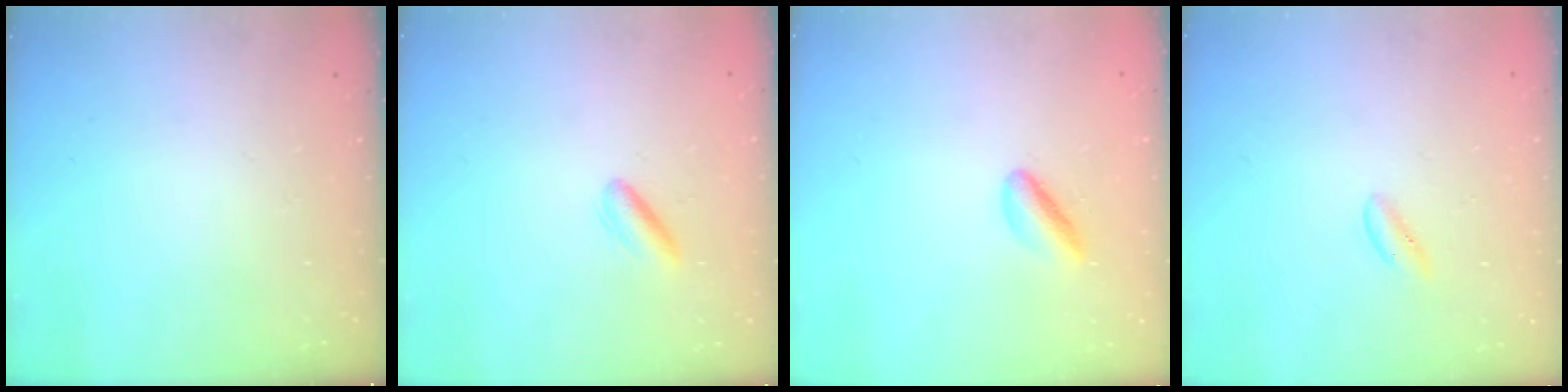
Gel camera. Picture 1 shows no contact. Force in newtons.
{"total": 3.1, "press": 3.0, "slide": 0.8}
{"total": 3.5, "press": 3.4, "slide": 0.5}
{"total": 0.0}